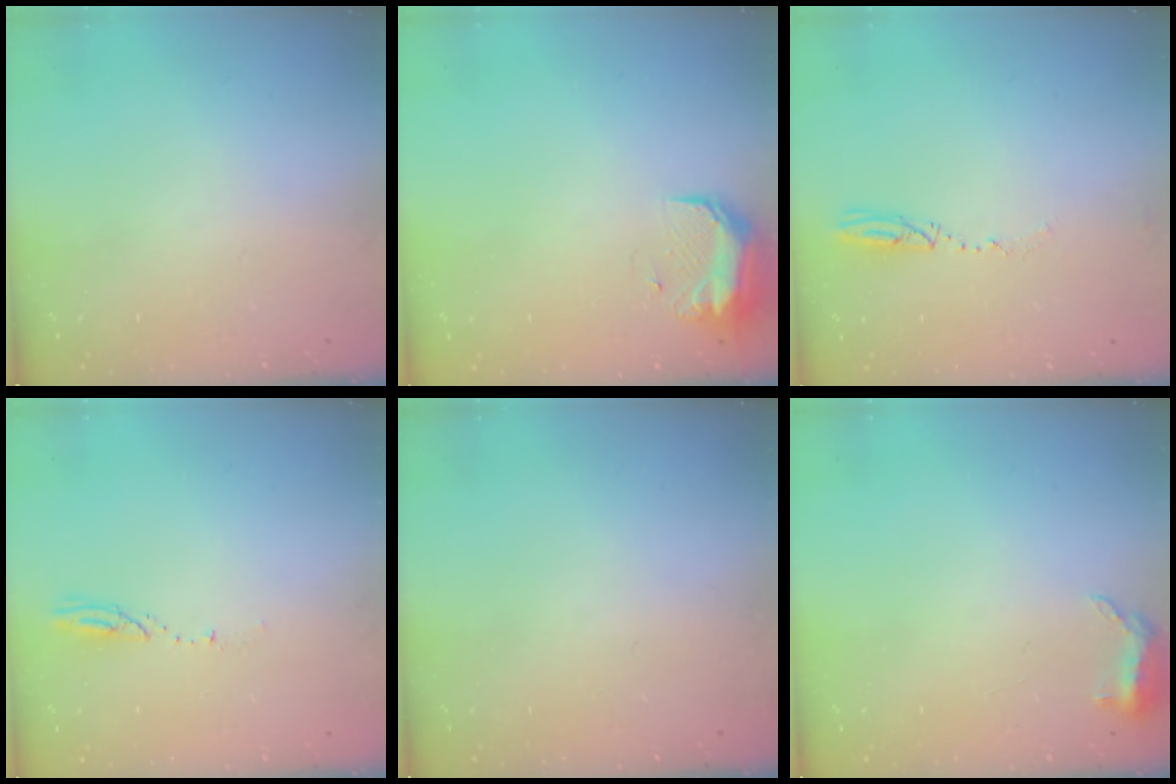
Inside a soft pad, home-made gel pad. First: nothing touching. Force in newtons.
{"total": 9.1, "press": 9.0, "slide": 1.5}
{"total": 3.3, "press": 3.2, "slide": 0.5}
{"total": 3.7, "press": 3.7, "slide": 0.4}
{"total": 2.8, "press": 2.2, "slide": 1.7}
{"total": 5.7, "press": 5.6, "slide": 1.4}